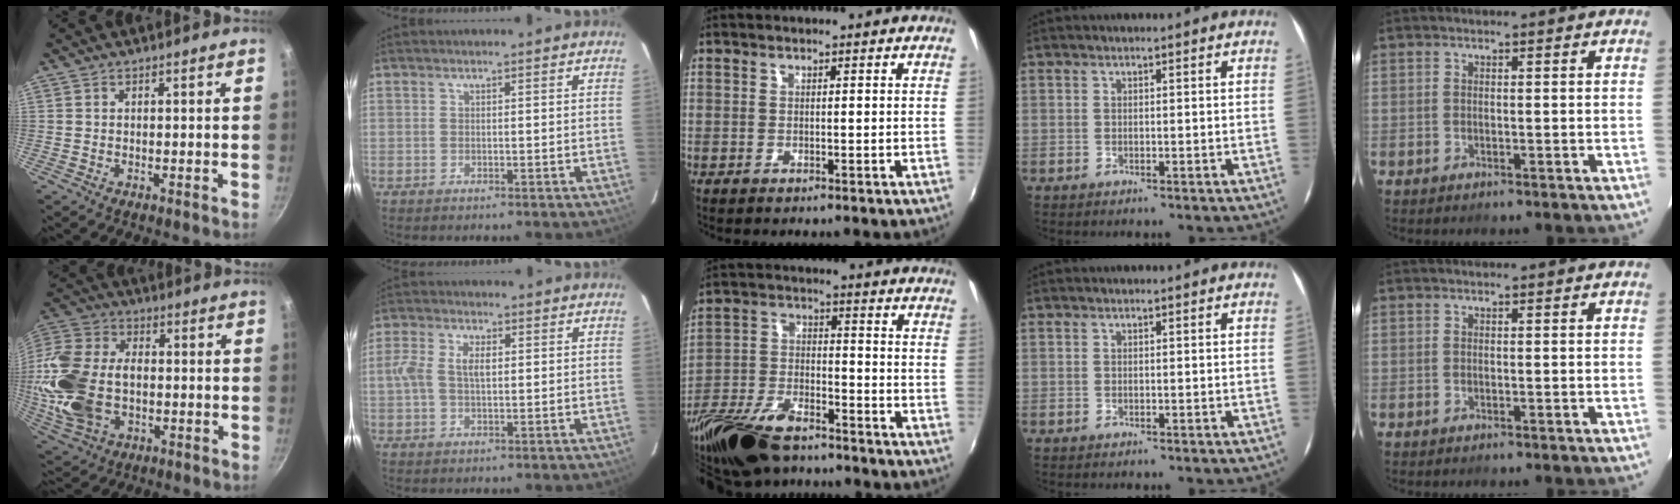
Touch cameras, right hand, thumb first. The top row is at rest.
{"thumb": {"total": 18.9, "force": [-1.8, 12.7, 13.9], "torque": [-0.278, 0.027, -0.031]}, "index": {"total": 5.3, "force": [0.4, 2.8, 4.4], "torque": [-0.089, 0.010, 0.006]}, "middle": {"total": 19.8, "force": [-15.2, 7.4, 10.2], "torque": [-0.227, -0.032, -0.273]}}